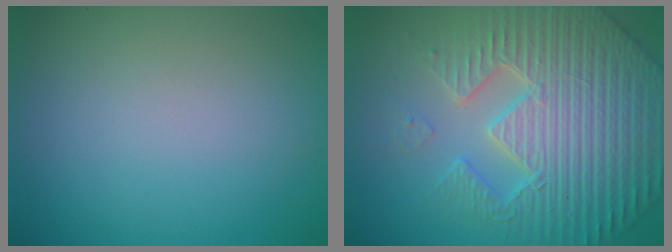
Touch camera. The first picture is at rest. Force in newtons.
{"total": 7.1, "press": 6.9, "slide": 1.8}